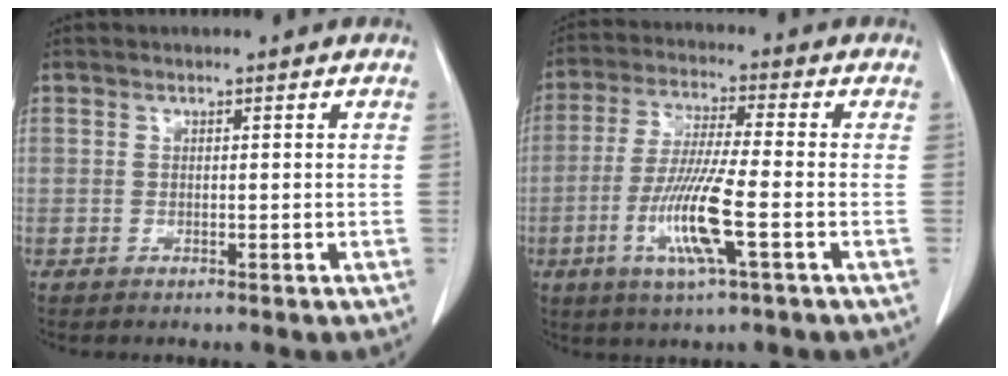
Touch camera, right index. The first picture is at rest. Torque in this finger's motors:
{"motor_torque": [1.85, -0.28, 0.86, 0.19]}